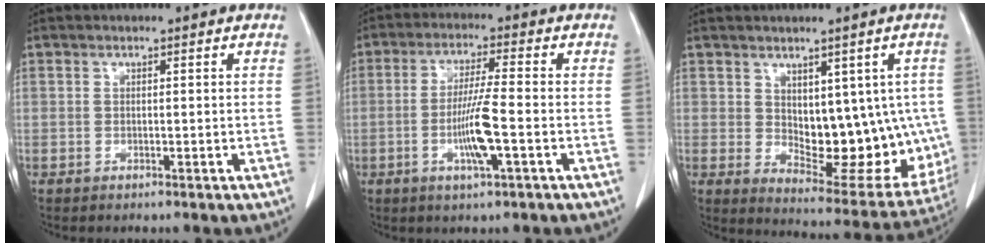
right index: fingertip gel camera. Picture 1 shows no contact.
{"total": 7.5, "force": [-2.0, 0.0, 7.2], "torque": [-0.138, -0.005, -0.038]}
{"total": 14.6, "force": [0.6, 7.6, 12.4], "torque": [-0.149, -0.002, 0.034]}